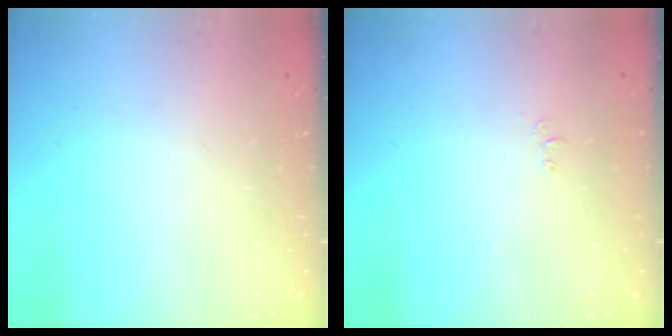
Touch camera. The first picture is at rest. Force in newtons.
{"total": 6.1, "press": 6.1, "slide": 0.7}